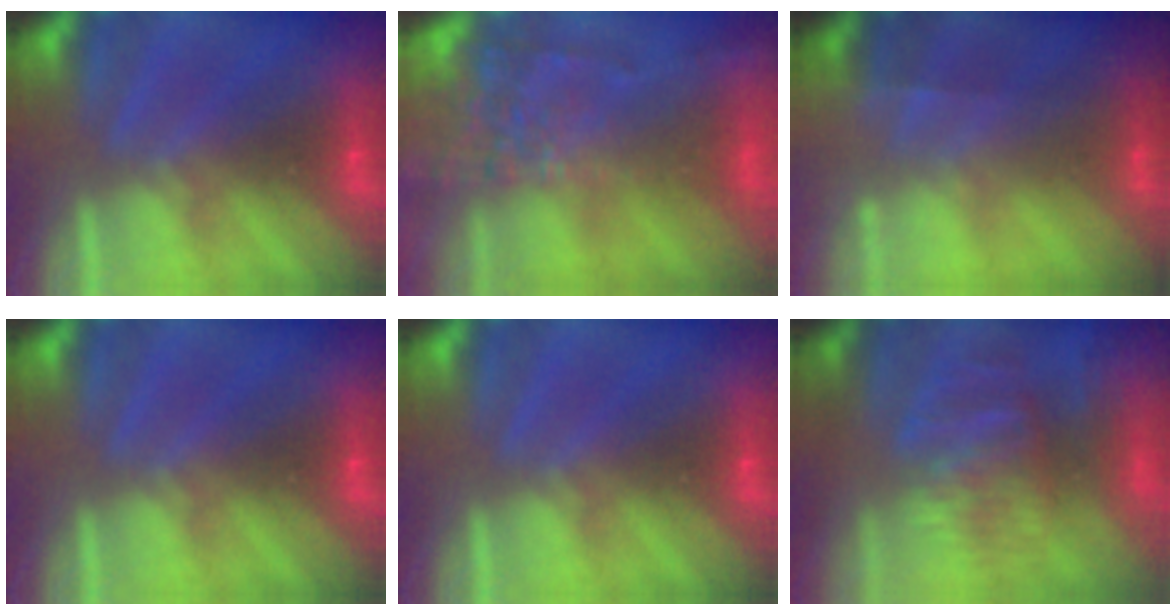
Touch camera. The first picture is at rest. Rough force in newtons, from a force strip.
{"total": 6.7}
{"total": 1.8}
{"total": 0.0}
{"total": 0.0}
{"total": 6.5}